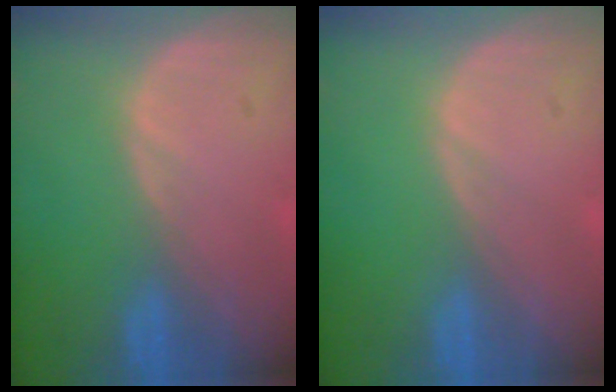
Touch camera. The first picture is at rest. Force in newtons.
{"total": 0.0}